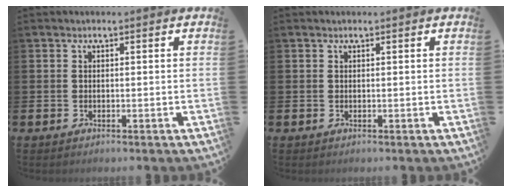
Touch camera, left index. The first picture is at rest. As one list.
[{"total": 0.0}]